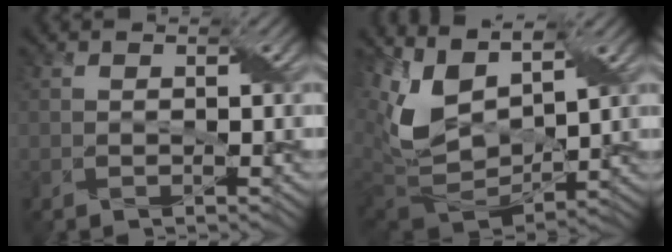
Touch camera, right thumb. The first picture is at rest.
{"total": 12.8, "force": [4.3, 7.2, 9.6], "torque": [-0.240, 0.004, 0.084]}